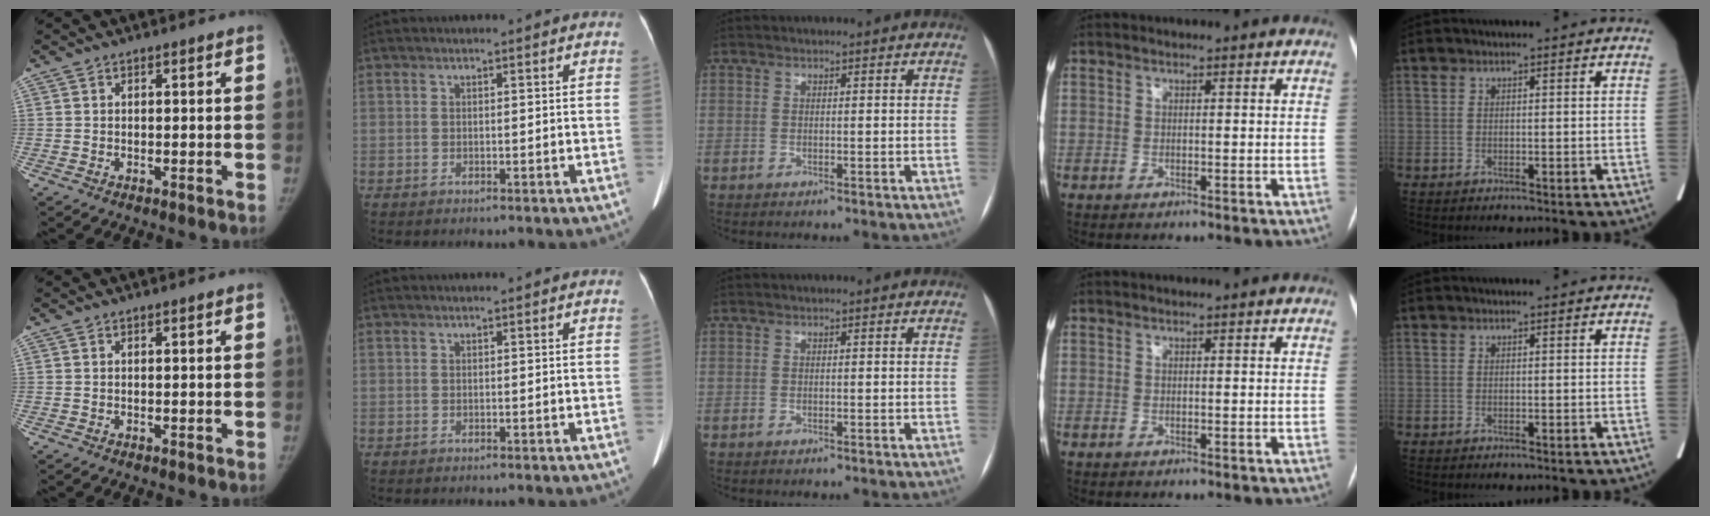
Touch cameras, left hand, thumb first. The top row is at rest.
{}